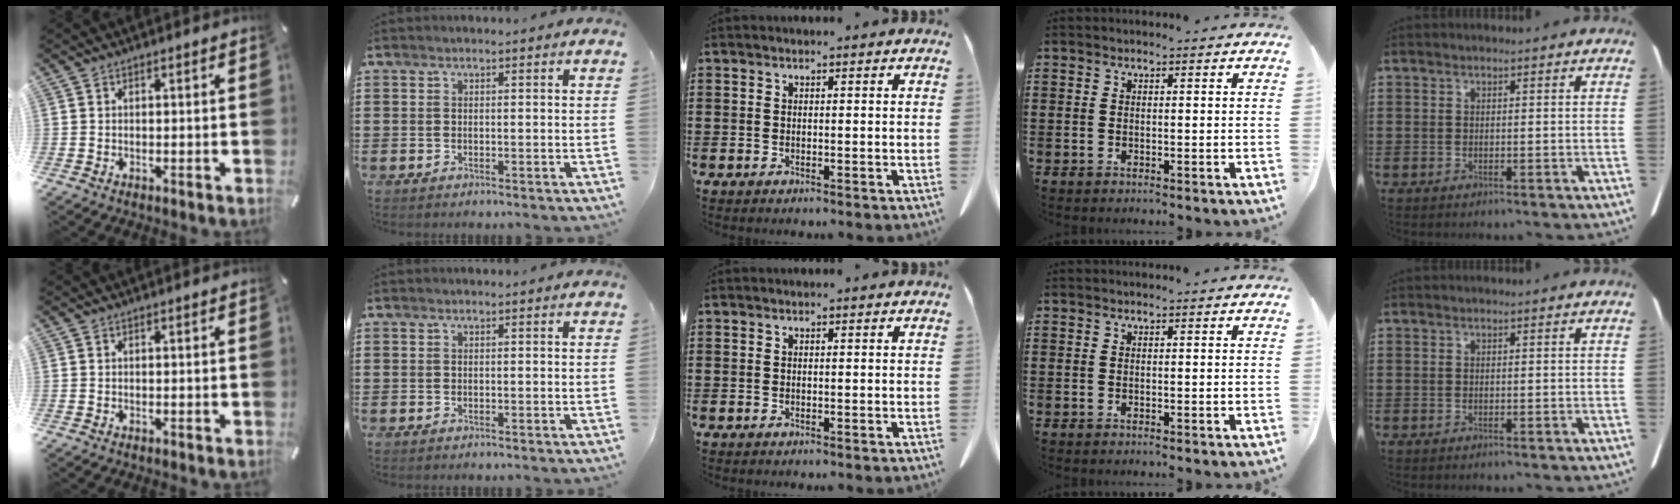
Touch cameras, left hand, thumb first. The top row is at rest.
{}